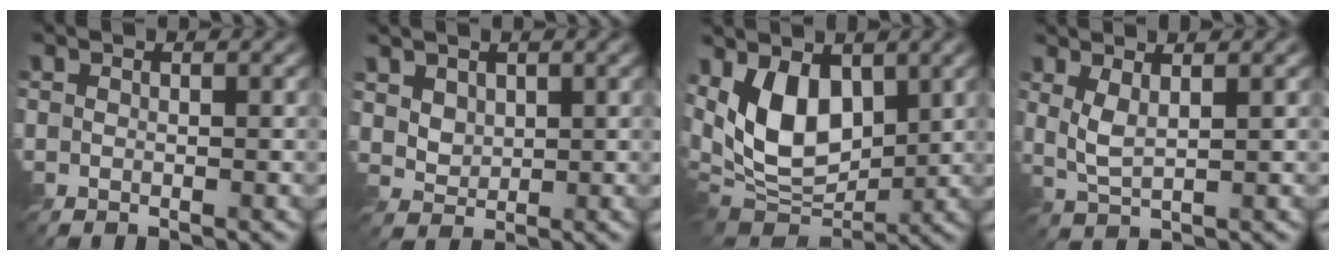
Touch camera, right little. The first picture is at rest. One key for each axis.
{"total": 2.4, "fx": 1.2, "fy": 1.7, "fz": 1.1, "tx": -0.036, "ty": -0.007, "tz": 0.037}
{"total": 8.1, "fx": 1.9, "fy": 4.6, "fz": 6.3, "tx": -0.124, "ty": -0.013, "tz": 0.028}
{"total": 2.1, "fx": 0.8, "fy": 0.5, "fz": 1.9, "tx": -0.050, "ty": -0.005, "tz": 0.019}